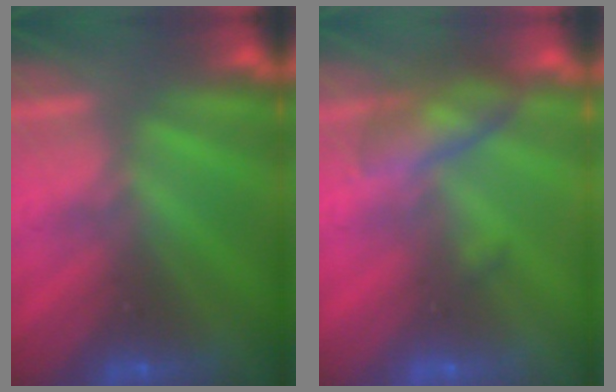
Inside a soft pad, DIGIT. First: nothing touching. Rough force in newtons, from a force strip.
{"total": 2.7}